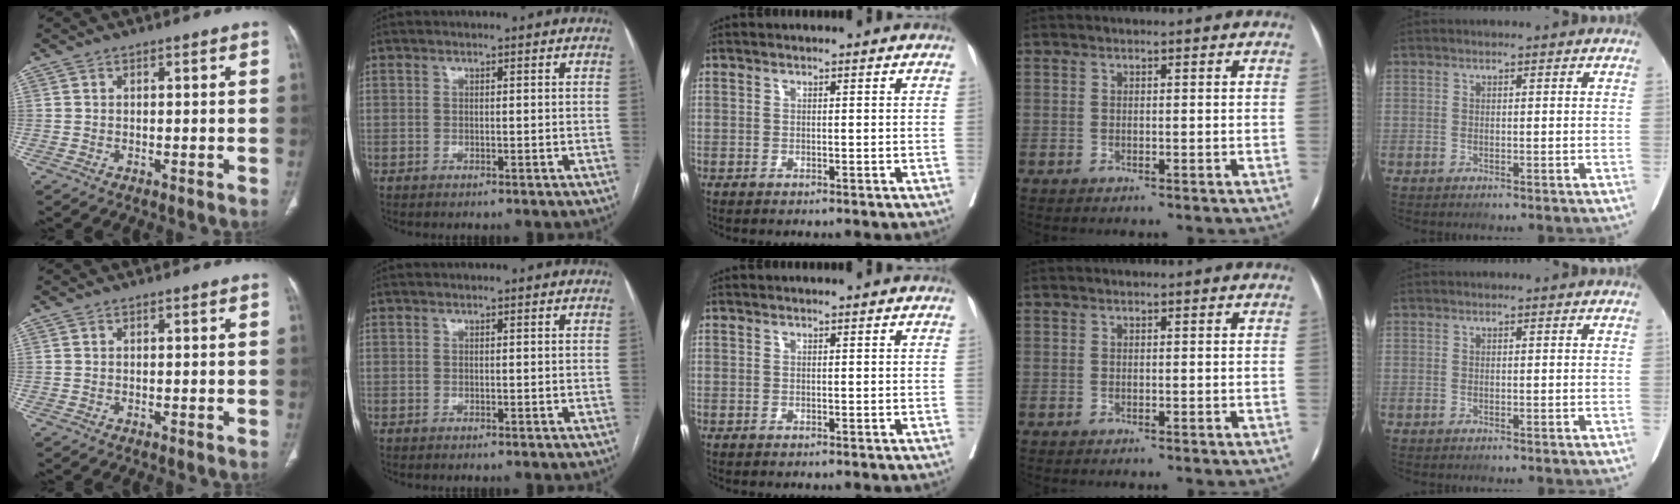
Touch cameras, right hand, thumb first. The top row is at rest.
{}